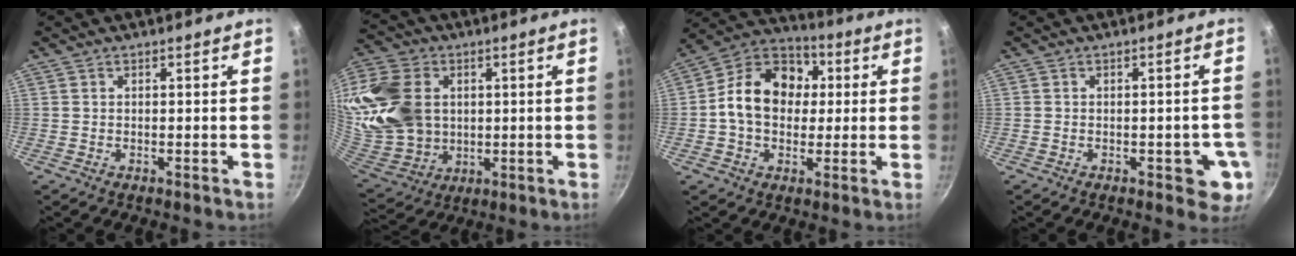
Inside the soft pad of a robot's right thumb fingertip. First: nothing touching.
{"total": 19.1, "force": [3.2, 14.7, 11.9], "torque": [-0.229, -0.008, 0.073]}
{"total": 15.4, "force": [1.2, 11.9, 9.6], "torque": [-0.126, 0.028, 0.000]}
{"total": 6.2, "force": [-1.7, 3.0, 5.1], "torque": [-0.031, 0.004, -0.021]}